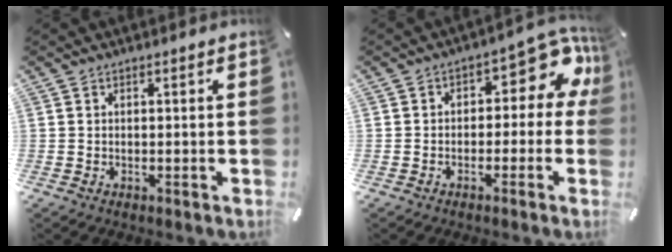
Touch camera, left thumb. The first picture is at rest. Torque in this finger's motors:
{"motor_torque": [0.18, 0.12, 0.13, 0.52, 0.02]}